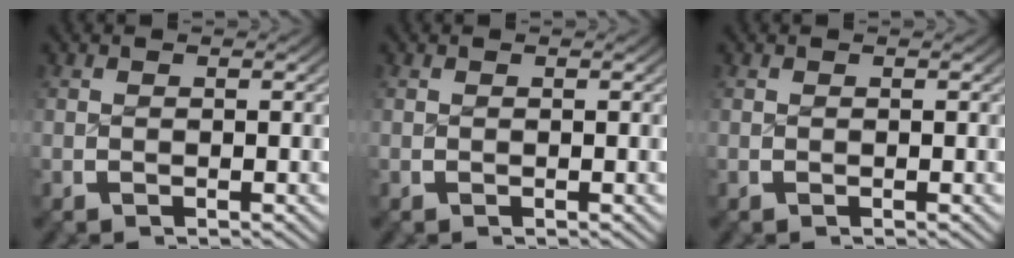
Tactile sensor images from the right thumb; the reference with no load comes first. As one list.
[{"total": 0.0}, {"total": 0.0}]